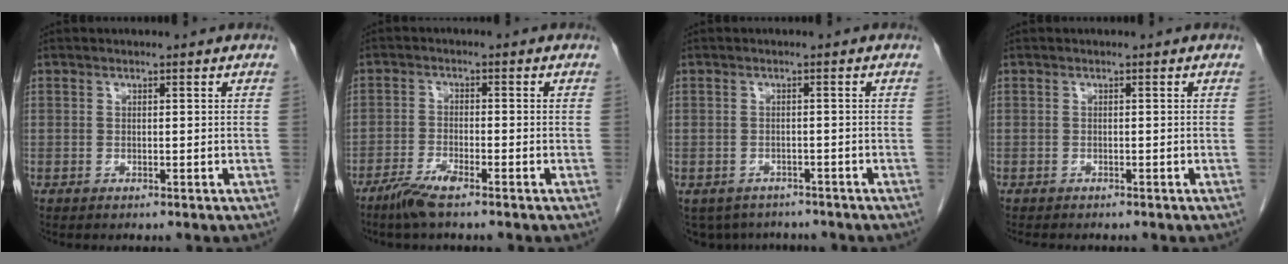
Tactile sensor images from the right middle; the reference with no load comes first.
{"total": 4.2, "force": [-3.2, 0.2, 2.7], "torque": [-0.060, -0.008, -0.065]}
{"total": 6.2, "force": [-5.2, 3.1, 0.8], "torque": [-0.008, 0.000, -0.067]}
{"total": 2.8, "force": [-2.4, 0.7, 1.2], "torque": [-0.020, -0.006, -0.027]}